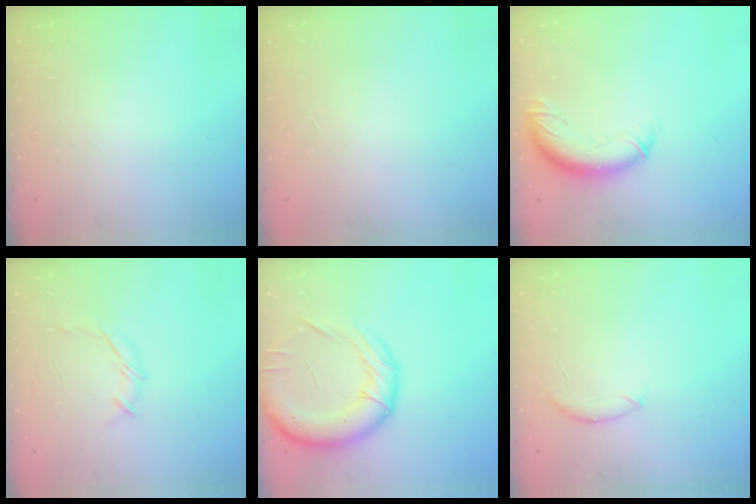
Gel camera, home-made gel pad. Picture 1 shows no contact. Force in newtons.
{"total": 0.6, "press": 0.5, "slide": 0.2}
{"total": 12.0, "press": 11.7, "slide": 3.0}
{"total": 4.7, "press": 4.5, "slide": 1.1}
{"total": 20.3, "press": 19.9, "slide": 4.2}
{"total": 6.5, "press": 6.5, "slide": 1.0}